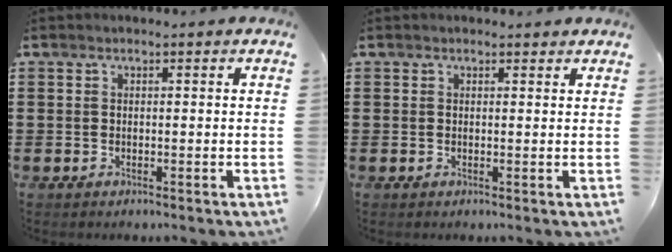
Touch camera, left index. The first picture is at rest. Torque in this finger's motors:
{"motor_torque": [-0.84, 1.19, -0.02, -0.01]}